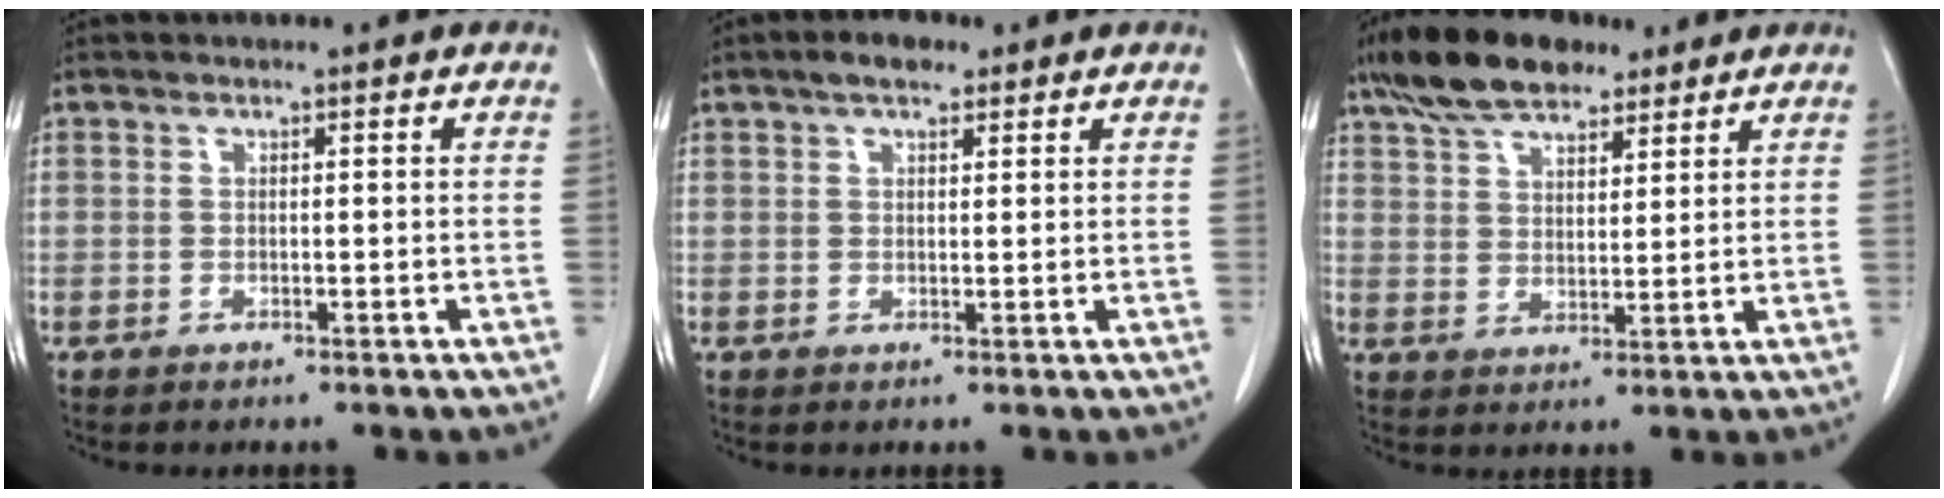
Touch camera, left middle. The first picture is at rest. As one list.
[{"total": 3.5, "force": [2.3, 1.4, 2.1], "torque": [-0.041, 0.010, 0.037]}, {"total": 11.4, "force": [8.7, 4.5, 5.9], "torque": [-0.110, 0.024, 0.154]}]